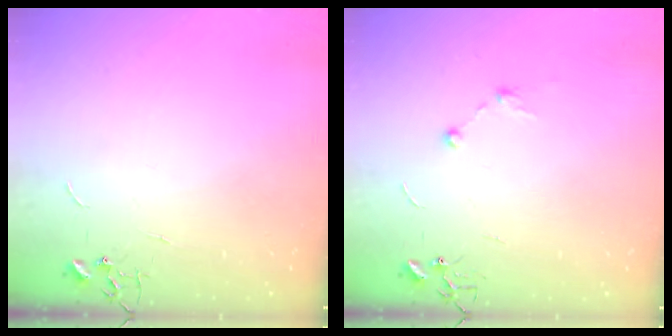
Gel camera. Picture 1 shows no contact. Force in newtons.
{"total": 6.2, "press": 6.2, "slide": 0.7}